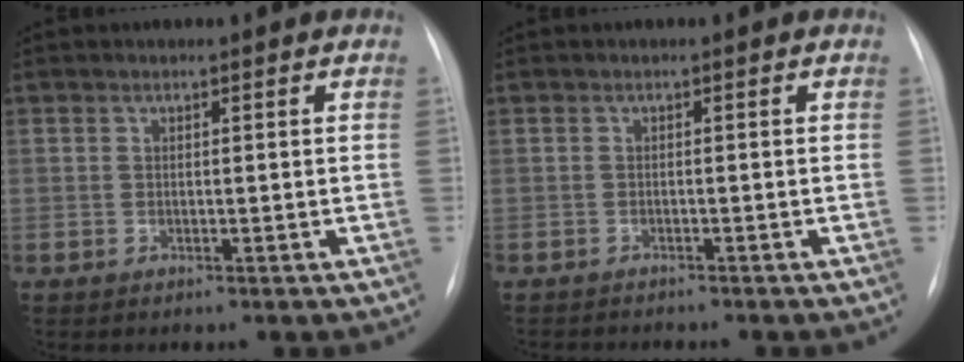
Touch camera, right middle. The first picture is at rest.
{"total": 3.5, "force": [-3.3, 0.5, 1.0], "torque": [-0.012, -0.007, -0.045]}